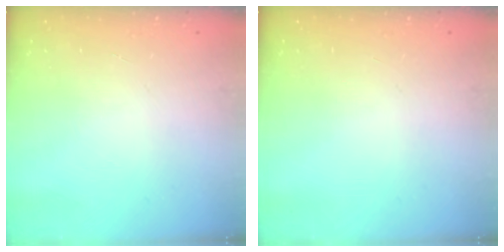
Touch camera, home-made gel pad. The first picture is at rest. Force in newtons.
{"total": 0.0}